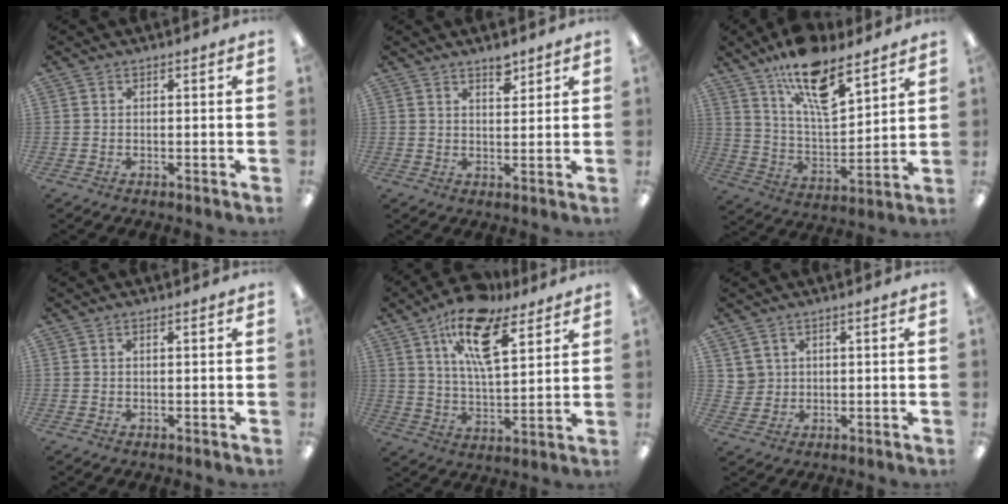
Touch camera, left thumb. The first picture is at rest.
{"total": 4.2, "force": [3.2, 1.6, 2.1], "torque": [-0.015, -0.018, 0.051]}
{"total": 16.6, "force": [11.5, 6.4, 10.2], "torque": [-0.177, -0.061, 0.198]}
{"total": 0.6, "force": [0.3, 0.1, 0.5], "torque": [-0.010, 0.002, 0.005]}
{"total": 17.0, "force": [10.4, 6.9, 11.5], "torque": [-0.192, -0.041, 0.176]}
{"total": 3.2, "force": [1.8, 2.6, -0.2], "torque": [-0.001, -0.005, 0.033]}